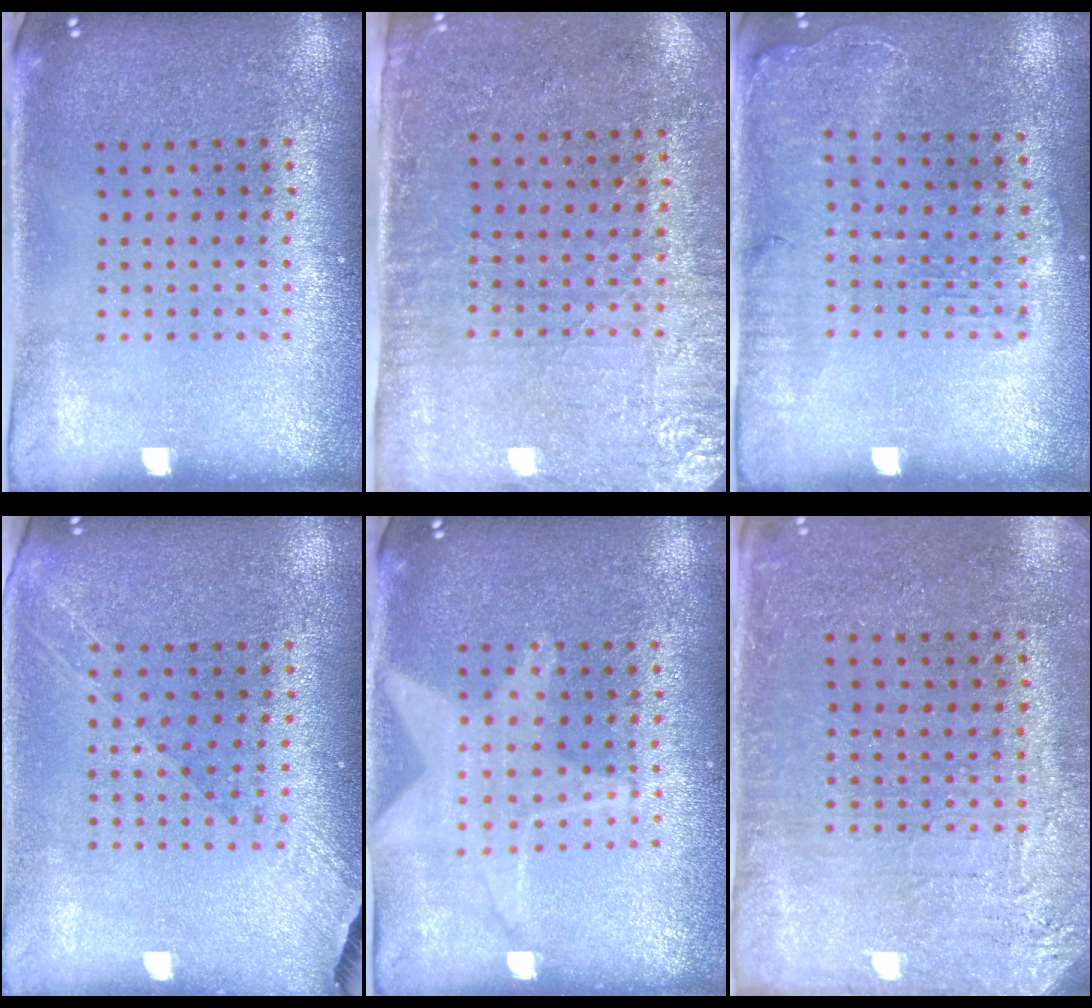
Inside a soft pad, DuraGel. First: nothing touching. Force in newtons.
{"total": 2.9, "press": 2.5, "slide": 1.5}
{"total": 1.3, "press": 1.3, "slide": 0.3}
{"total": 1.3, "press": 1.2, "slide": 0.5}
{"total": 1.2, "press": 1.2, "slide": 0.3}
{"total": 2.9, "press": 2.8, "slide": 0.9}